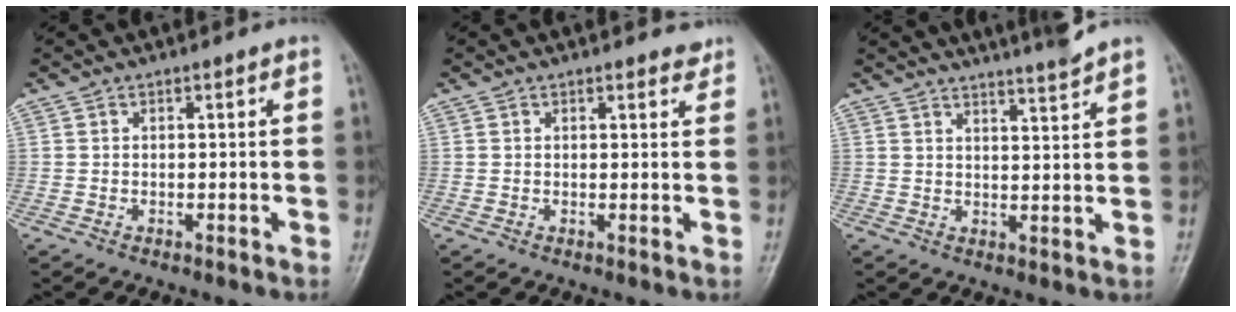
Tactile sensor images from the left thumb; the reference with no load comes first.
{"total": 1.5, "force": [1.3, 0.6, 0.4], "torque": [0.007, -0.008, 0.013]}
{"total": 6.7, "force": [6.0, -0.4, 3.0], "torque": [-0.040, -0.029, 0.086]}